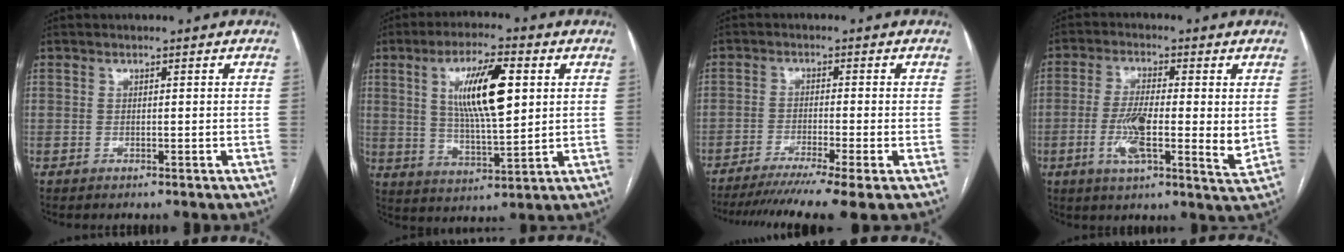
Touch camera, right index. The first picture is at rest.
{"total": 12.3, "force": [3.4, 2.7, 11.5], "torque": [-0.214, 0.007, 0.063]}
{"total": 11.4, "force": [-8.8, -1.2, 7.2], "torque": [-0.106, -0.027, -0.135]}
{"total": 10.4, "force": [-0.8, 2.3, 10.1], "torque": [-0.178, -0.011, -0.020]}